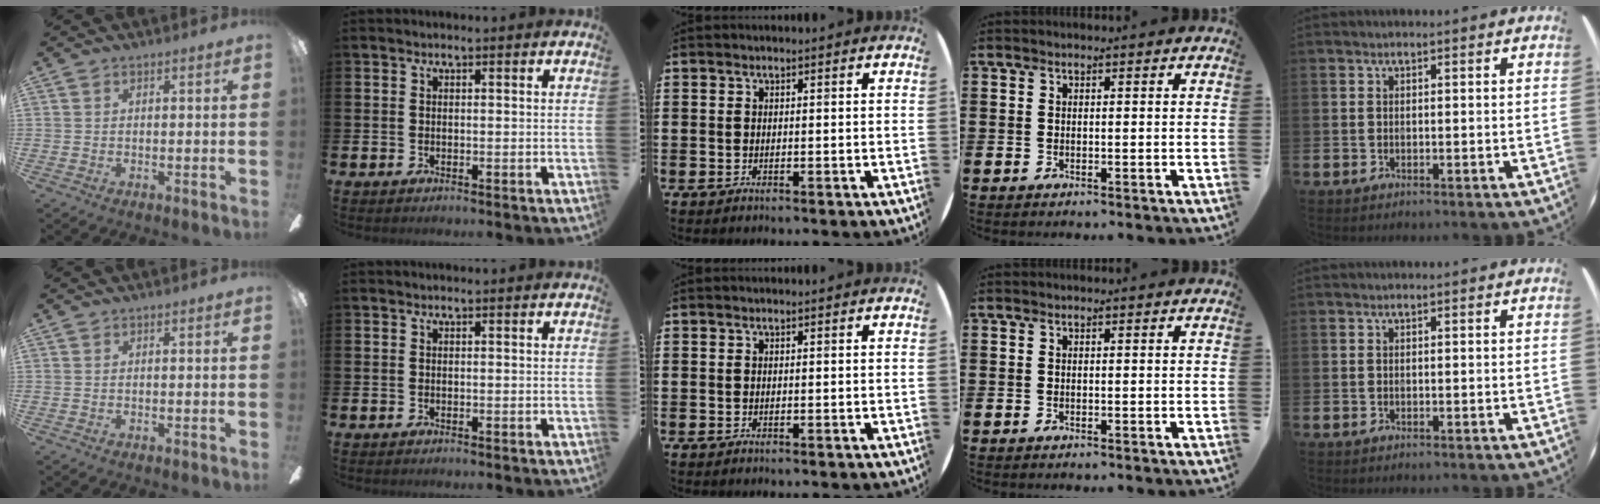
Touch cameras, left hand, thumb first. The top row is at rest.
{}